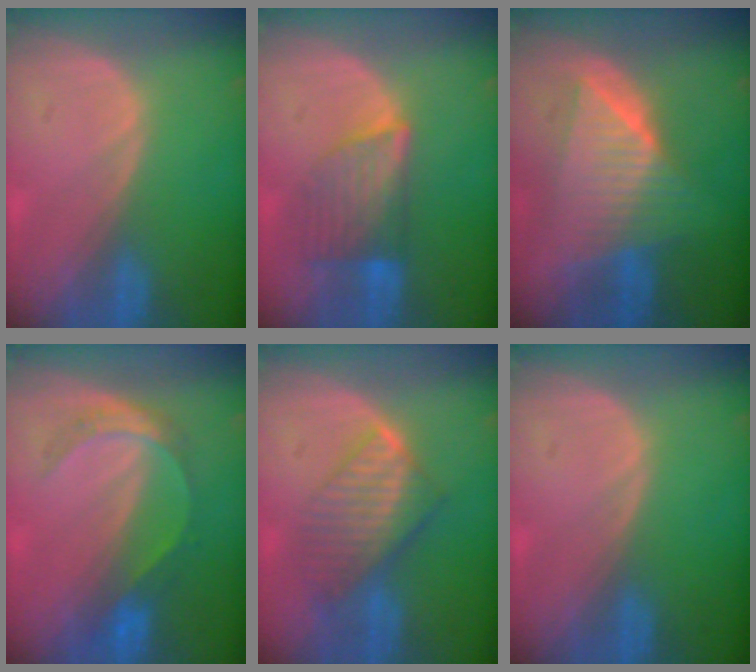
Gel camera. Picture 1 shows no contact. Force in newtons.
{"total": 6.9, "press": 6.4, "slide": 2.6}
{"total": 8.7, "press": 8.7, "slide": 0.4}
{"total": 5.3, "press": 5.0, "slide": 1.8}
{"total": 7.7, "press": 6.9, "slide": 3.5}
{"total": 0.0}